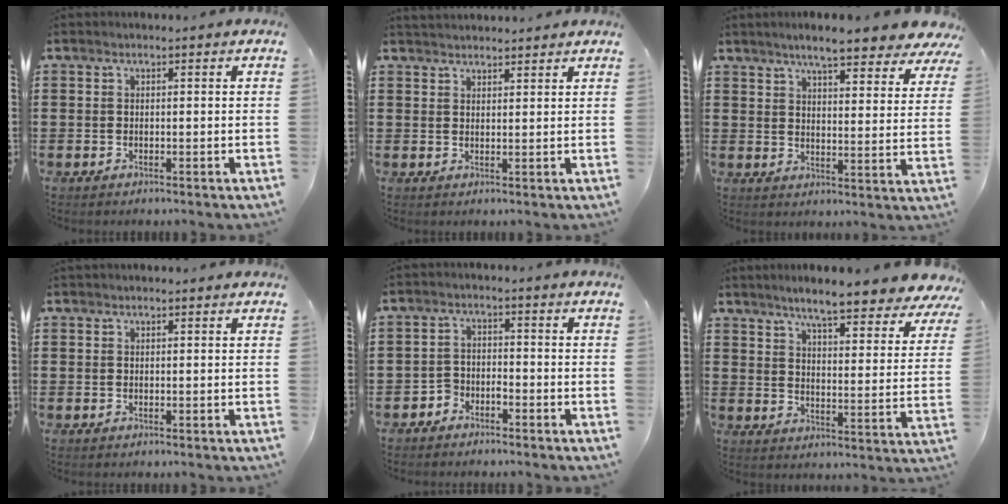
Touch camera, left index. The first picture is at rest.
{"total": 2.1, "force": [2.0, 0.2, 0.0], "torque": [-0.005, 0.001, 0.041]}
{"total": 6.9, "force": [6.2, 0.2, 3.1], "torque": [-0.069, -0.039, 0.102]}
{"total": 0.6, "force": [0.5, 0.1, 0.2], "torque": [-0.004, 0.001, 0.011]}
{"total": 2.3, "force": [-1.9, 1.2, 0.0], "torque": [-0.010, 0.003, -0.043]}
{"total": 7.3, "force": [6.6, 0.0, 3.3], "torque": [-0.075, -0.046, 0.108]}